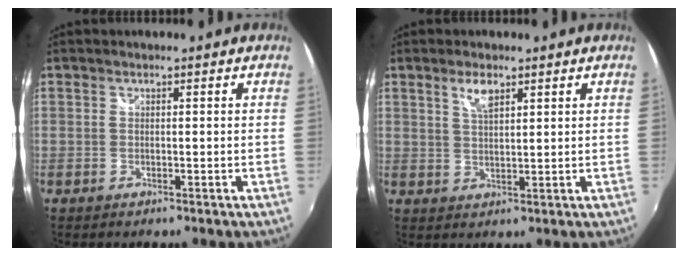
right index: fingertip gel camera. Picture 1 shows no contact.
{"total": 3.8, "force": [2.2, 1.3, 2.7], "torque": [-0.048, 0.001, 0.041]}